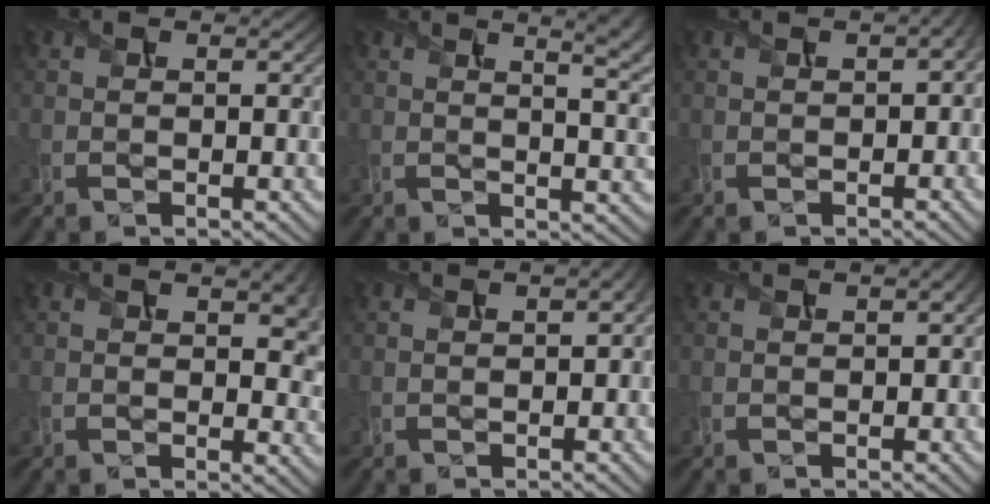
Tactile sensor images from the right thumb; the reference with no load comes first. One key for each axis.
{"total": 10.2, "fx": 5.2, "fy": 3.8, "fz": 7.9, "tx": -0.093, "ty": 0.037, "tz": 0.057}
{"total": 3.1, "fx": -0.3, "fy": 1.7, "fz": 2.6, "tx": -0.036, "ty": -0.004, "tz": 0.001}
{"total": 6.2, "fx": 1.8, "fy": 3.5, "fz": 4.8, "tx": -0.072, "ty": -0.005, "tz": 0.030}
{"total": 2.1, "fx": 0.0, "fy": 1.0, "fz": 1.8, "tx": -0.033, "ty": -0.002, "tz": 0.002}
{"total": 1.3, "fx": 0.1, "fy": 0.7, "fz": 1.1, "tx": -0.023, "ty": -0.001, "tz": 0.003}